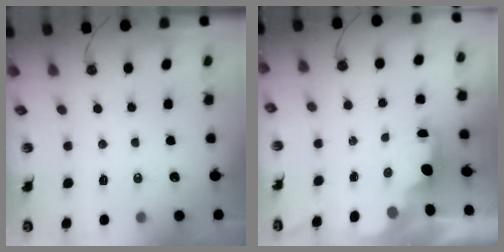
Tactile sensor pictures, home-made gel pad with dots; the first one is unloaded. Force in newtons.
{"total": 1.9, "press": 1.7, "slide": 0.7}